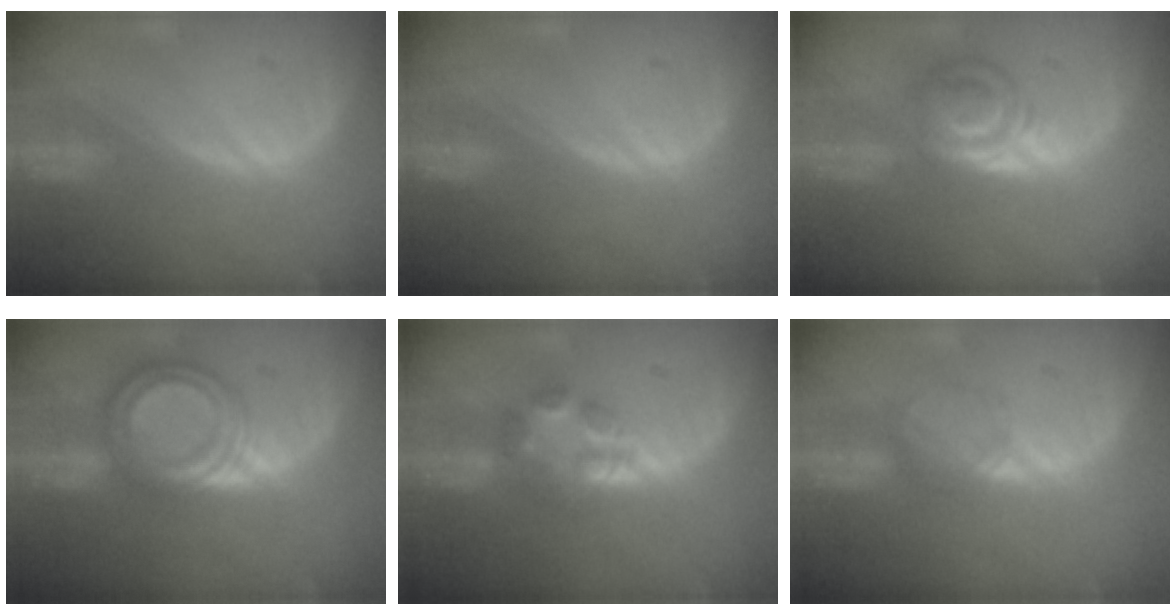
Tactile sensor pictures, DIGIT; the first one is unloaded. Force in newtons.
{"total": 0.0}
{"total": 6.0, "press": 5.5, "slide": 2.2}
{"total": 7.5, "press": 7.5, "slide": 0.5}
{"total": 6.0, "press": 5.2, "slide": 3.1}
{"total": 2.2, "press": 2.2, "slide": 0.2}